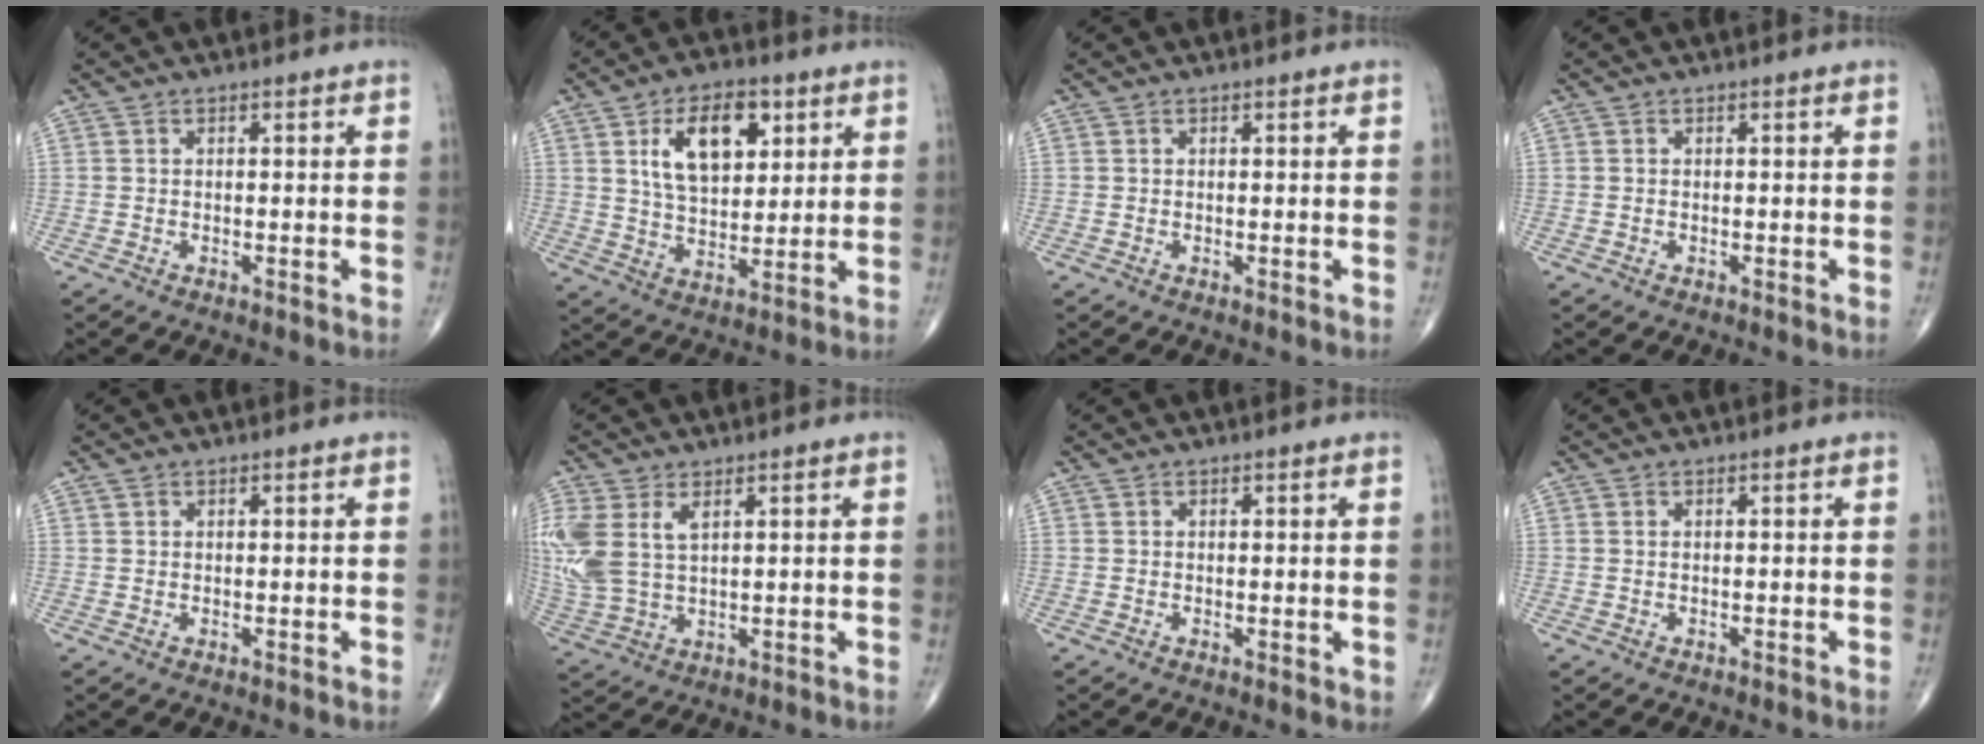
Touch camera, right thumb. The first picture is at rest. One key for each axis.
{"total": 13.1, "fx": 4.9, "fy": 7.4, "fz": 9.7, "tx": -0.130, "ty": -0.016, "tz": 0.089}
{"total": 0.0}
{"total": 0.0}
{"total": 0.6, "fx": 0.4, "fy": 0.4, "fz": 0.1, "tx": -0.002, "ty": 0.000, "tz": 0.007}
{"total": 12.4, "fx": 4.0, "fy": 7.5, "fz": 9.0, "tx": -0.235, "ty": -0.004, "tz": 0.093}
{"total": 0.8, "fx": 0.3, "fy": 0.5, "fz": 0.6, "tx": -0.009, "ty": -0.004, "tz": 0.005}
{"total": 0.0}